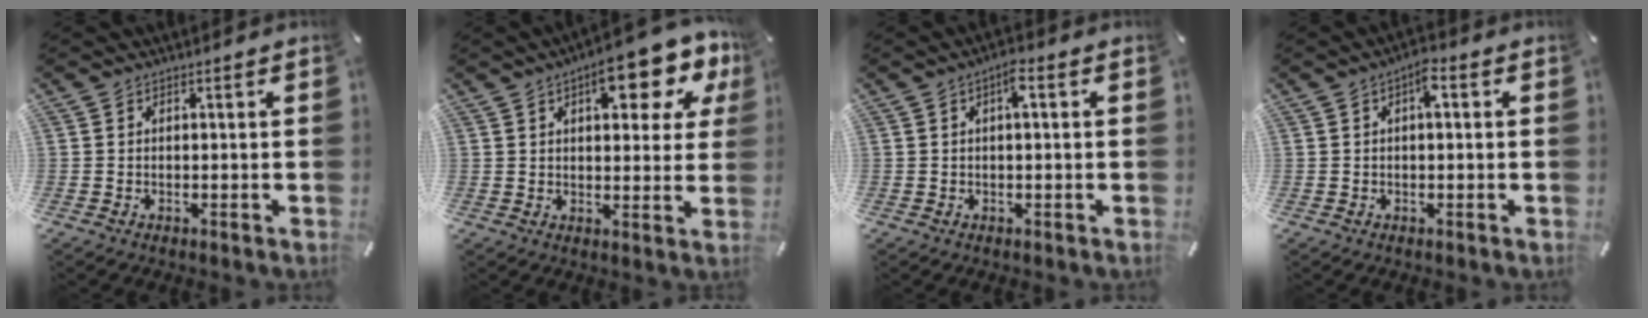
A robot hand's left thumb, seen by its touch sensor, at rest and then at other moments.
{"total": 13.8, "force": [6.7, 6.0, 10.4], "torque": [-0.127, -0.028, 0.106]}
{"total": 3.3, "force": [0.6, 1.0, 3.1], "torque": [-0.054, 0.007, 0.005]}
{"total": 3.9, "force": [0.7, 1.5, 3.5], "torque": [-0.057, 0.007, 0.006]}